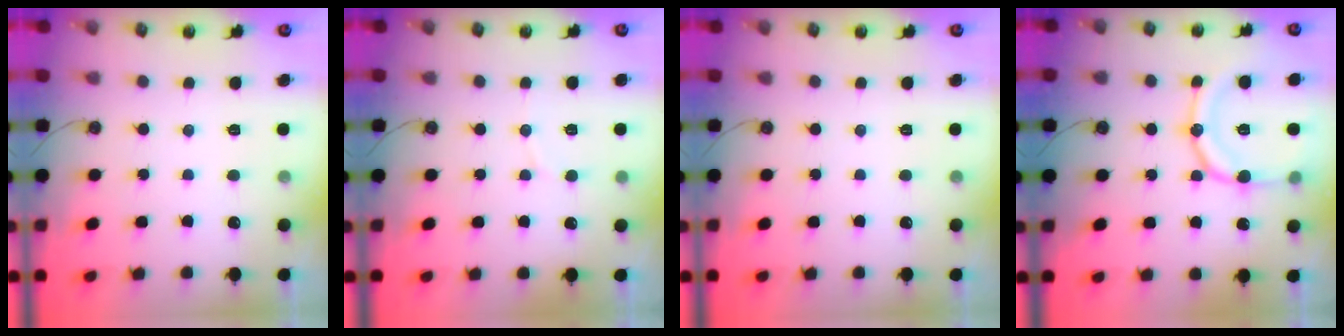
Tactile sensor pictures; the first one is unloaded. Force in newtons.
{"total": 6.0, "press": 6.0, "slide": 0.4}
{"total": 0.0}
{"total": 16.3, "press": 16.0, "slide": 3.2}